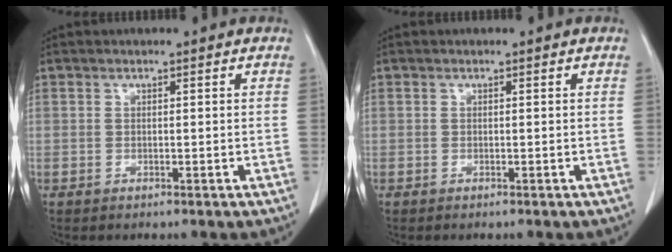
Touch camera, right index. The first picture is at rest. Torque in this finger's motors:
{"motor_torque": [0.07, -0.06, 0.02, 0.01]}